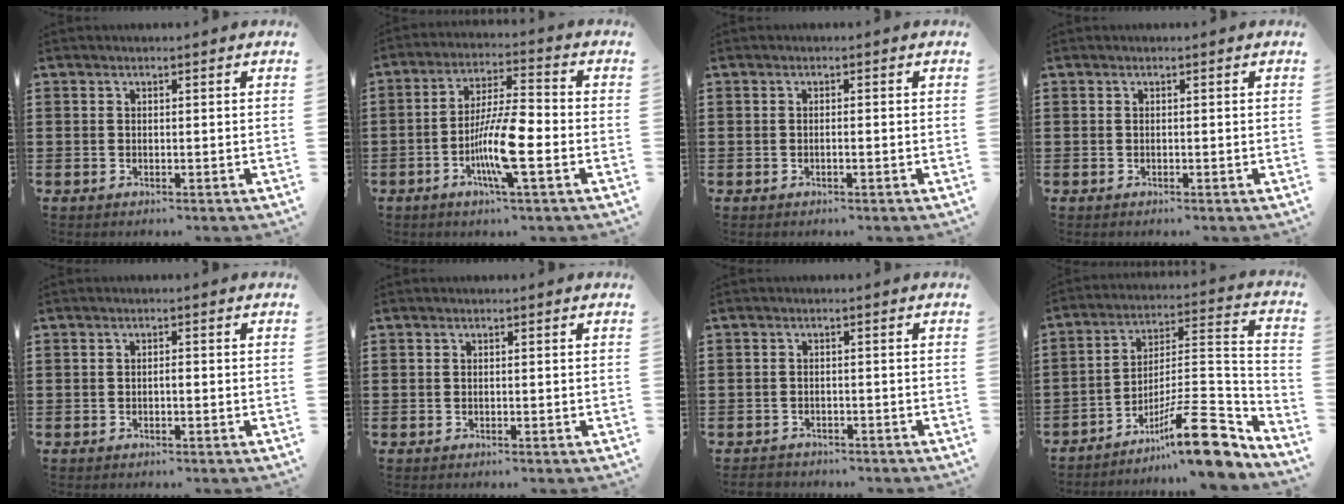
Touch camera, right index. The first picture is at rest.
{"total": 10.1, "force": [-2.9, 1.9, 9.5], "torque": [-0.189, -0.008, -0.057]}
{"total": 0.7, "force": [-0.3, 0.0, 0.6], "torque": [-0.011, -0.003, -0.005]}
{"total": 0.0}
{"total": 0.8, "force": [-0.3, 0.2, 0.7], "torque": [-0.015, -0.005, -0.004]}
{"total": 0.0}
{"total": 1.4, "force": [-1.3, 0.4, -0.1], "torque": [-0.002, 0.003, -0.031]}
{"total": 15.6, "force": [-10.4, 3.8, 10.9], "torque": [-0.144, 0.036, -0.179]}